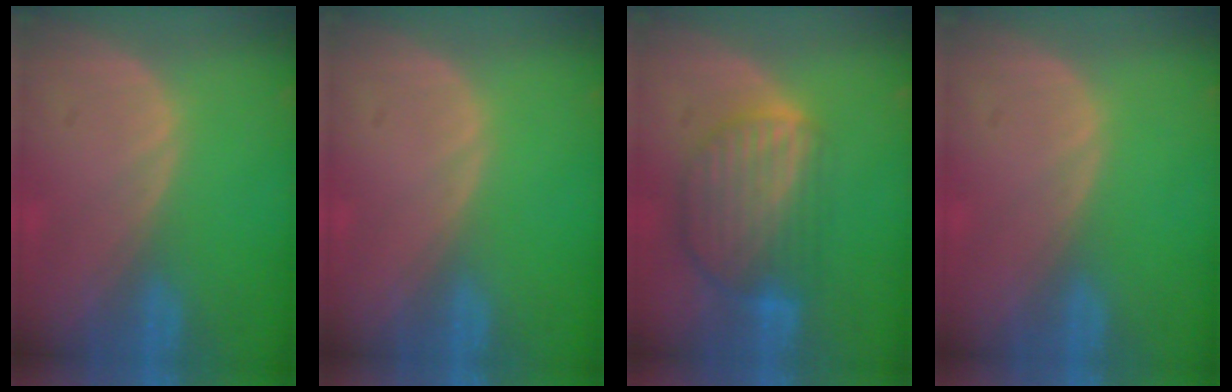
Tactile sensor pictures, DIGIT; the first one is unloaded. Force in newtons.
{"total": 0.0}
{"total": 9.2, "press": 7.9, "slide": 4.7}
{"total": 0.0}